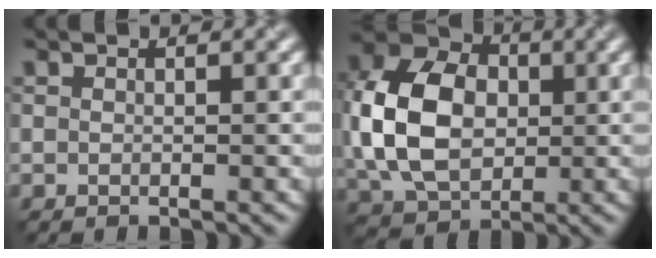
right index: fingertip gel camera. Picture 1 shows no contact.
{"total": 11.2, "force": [-0.3, 8.1, 7.7], "torque": [-0.181, 0.021, -0.005]}